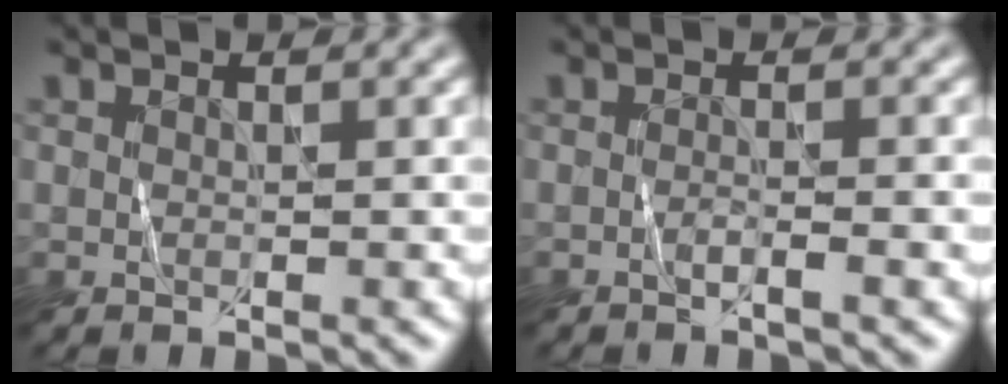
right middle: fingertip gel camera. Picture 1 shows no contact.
{"total": 1.3, "force": [-0.7, 0.2, 1.1], "torque": [-0.011, 0.003, -0.016]}